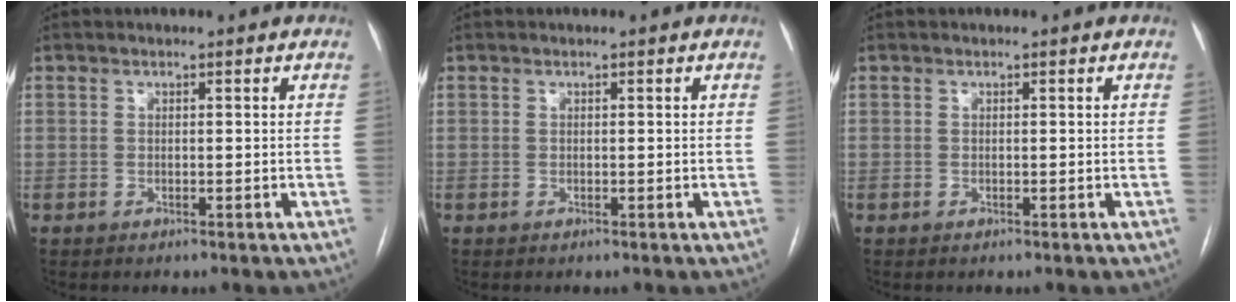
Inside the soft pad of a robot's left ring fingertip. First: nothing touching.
{"total": 0.0}
{"total": 0.0}